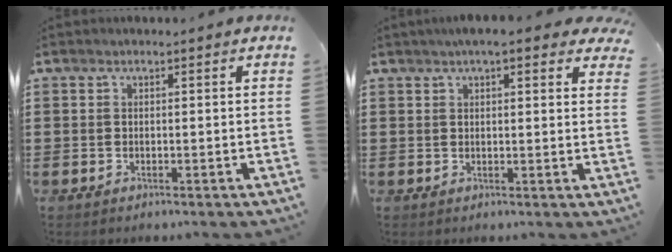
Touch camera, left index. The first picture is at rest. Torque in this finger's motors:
{"motor_torque": [0.84, -0.54, 0.76, 0.09]}